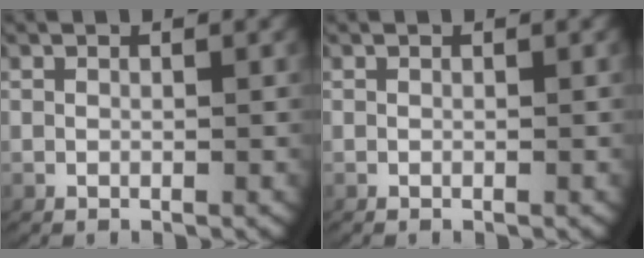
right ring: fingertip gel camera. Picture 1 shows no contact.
{"total": 0.0}